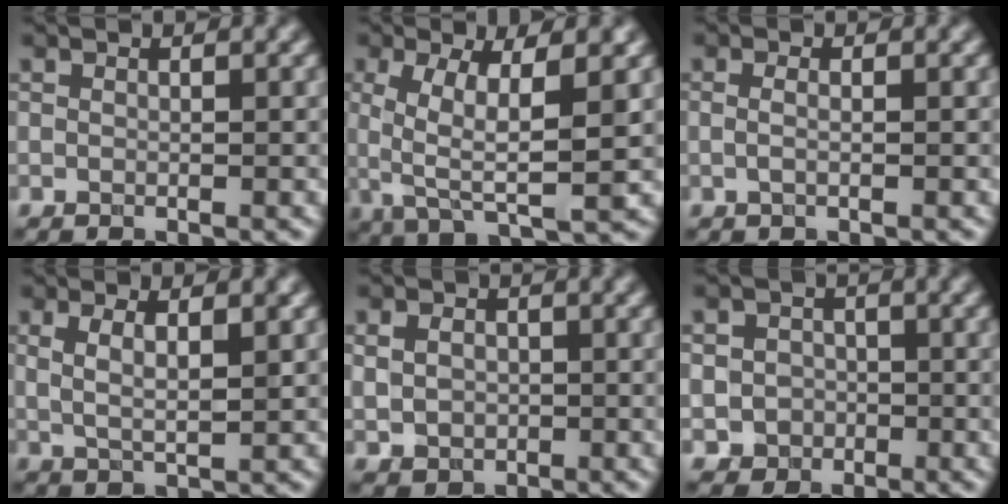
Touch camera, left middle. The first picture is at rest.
{"total": 7.0, "force": [0.4, 2.3, 6.6], "torque": [-0.131, -0.003, 0.007]}
{"total": 1.1, "force": [0.1, 0.4, 1.0], "torque": [-0.016, -0.011, -0.005]}
{"total": 3.2, "force": [1.0, 1.0, 2.8], "torque": [-0.053, -0.004, 0.020]}
{"total": 2.7, "force": [0.1, 2.2, 1.5], "torque": [-0.030, -0.003, 0.002]}
{"total": 3.1, "force": [-0.7, 2.9, 0.8], "torque": [0.009, -0.001, -0.019]}